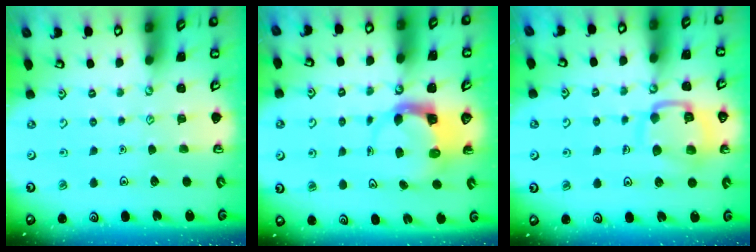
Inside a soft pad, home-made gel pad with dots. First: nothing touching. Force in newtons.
{"total": 3.6, "press": 3.5, "slide": 0.5}
{"total": 13.0, "press": 13.0, "slide": 1.4}